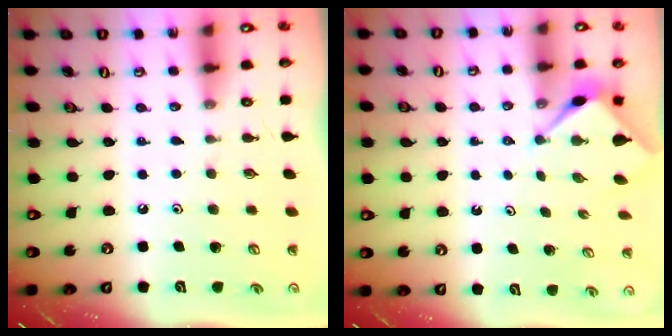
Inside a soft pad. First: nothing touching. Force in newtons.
{"total": 3.3, "press": 3.3, "slide": 0.3}